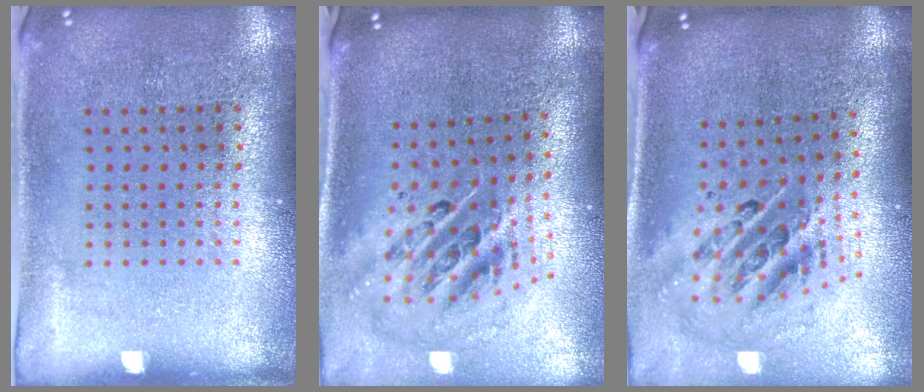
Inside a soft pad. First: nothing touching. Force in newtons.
{"total": 2.7, "press": 1.9, "slide": 2.0}
{"total": 1.9, "press": 1.5, "slide": 1.2}